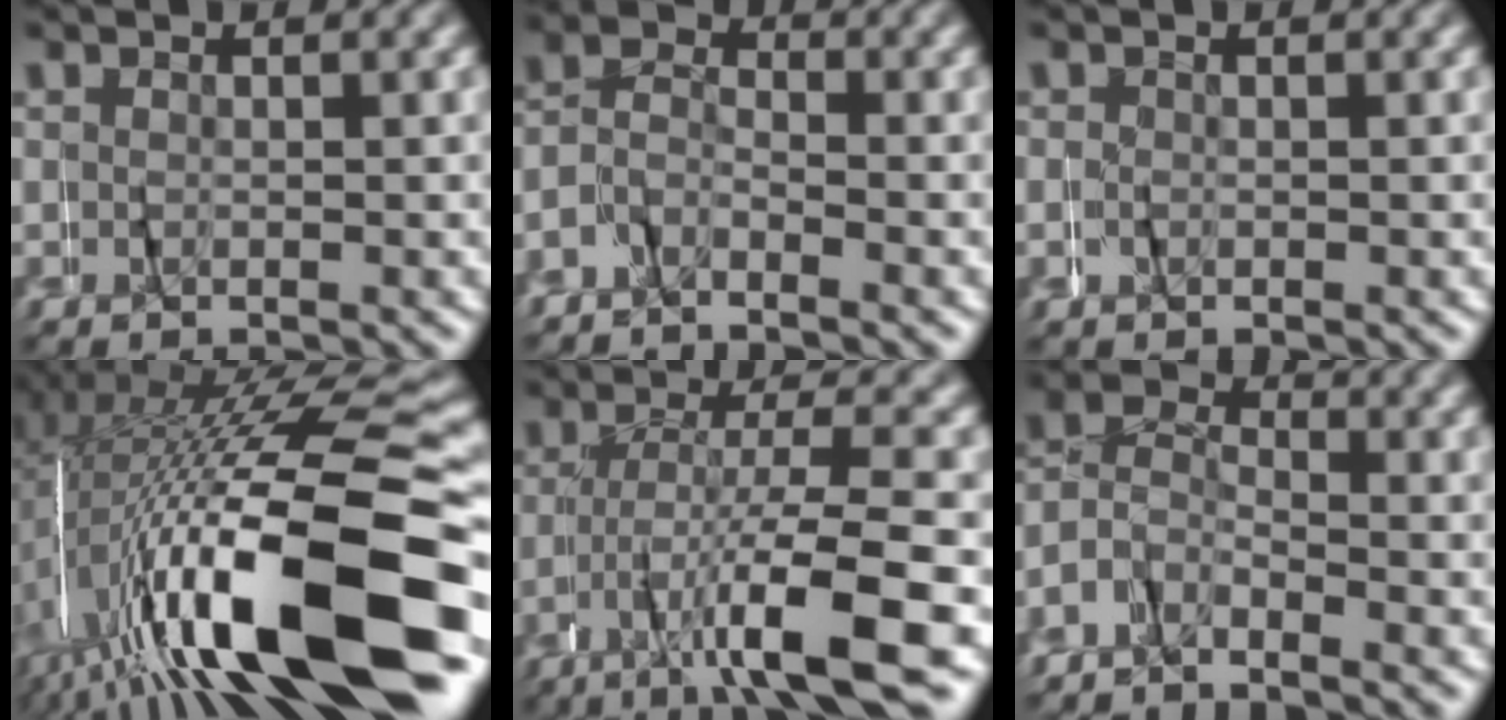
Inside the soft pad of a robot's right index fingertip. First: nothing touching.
{"total": 3.2, "force": [-1.5, 2.5, 1.4], "torque": [-0.039, 0.013, -0.040]}
{"total": 0.6, "force": [0.1, 0.6, -0.1], "torque": [0.002, 0.008, -0.003]}
{"total": 16.8, "force": [-5.0, 6.0, 14.9], "torque": [-0.254, 0.002, -0.053]}
{"total": 7.0, "force": [-3.7, 0.9, 5.9], "torque": [-0.113, -0.001, -0.058]}
{"total": 6.6, "force": [-1.6, 6.0, 2.2], "torque": [-0.074, -0.005, -0.041]}